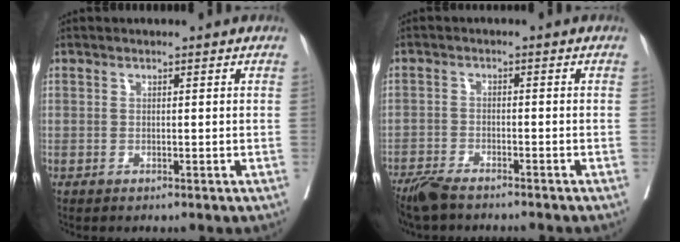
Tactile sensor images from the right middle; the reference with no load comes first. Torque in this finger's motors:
{"motor_torque": [0.12, -0.97, 0.15, 0.03]}